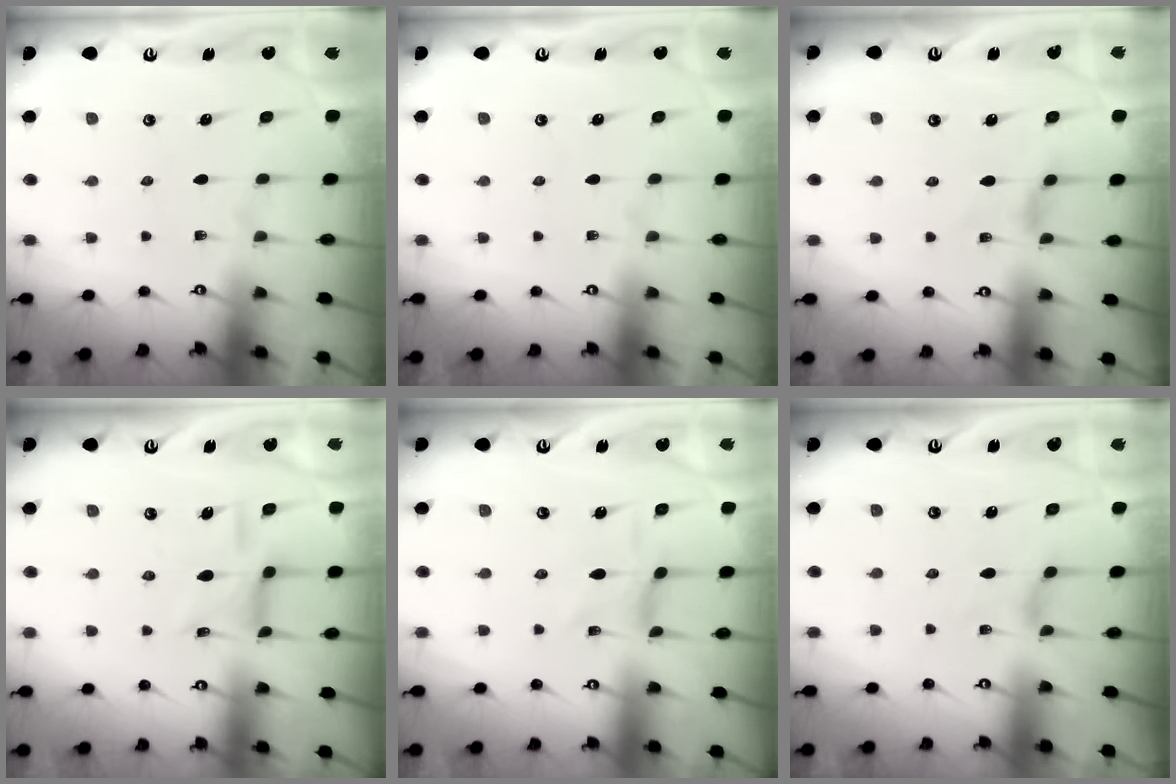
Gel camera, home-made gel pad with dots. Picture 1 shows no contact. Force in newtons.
{"total": 0.0}
{"total": 1.0, "press": 0.9, "slide": 0.4}
{"total": 8.3, "press": 8.3, "slide": 0.8}
{"total": 0.7, "press": 0.6, "slide": 0.3}
{"total": 1.4, "press": 1.3, "slide": 0.4}